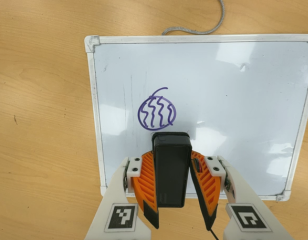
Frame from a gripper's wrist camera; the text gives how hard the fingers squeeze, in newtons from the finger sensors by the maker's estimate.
{"total": 6.2, "left": 4.8, "right": 7.7}